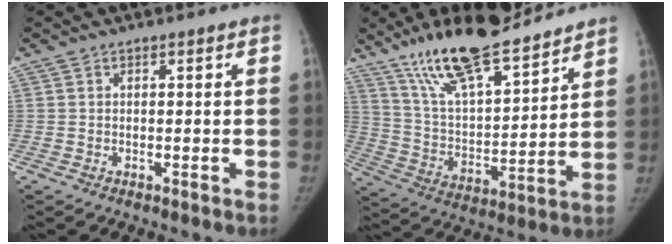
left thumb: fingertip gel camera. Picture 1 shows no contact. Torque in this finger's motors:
{"motor_torque": [0.48, -0.23, 1.50, -1.03, 0.22]}